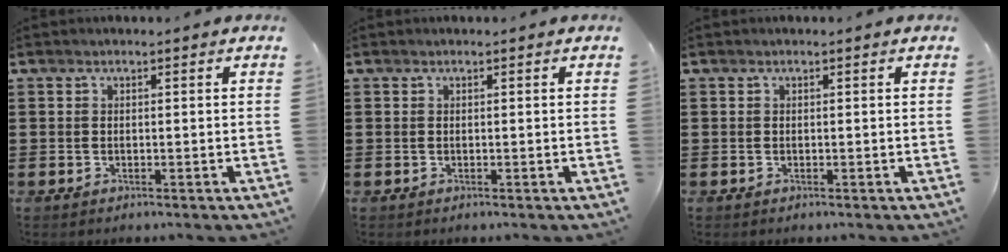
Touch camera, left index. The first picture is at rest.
{"total": 0.0}
{"total": 0.0}